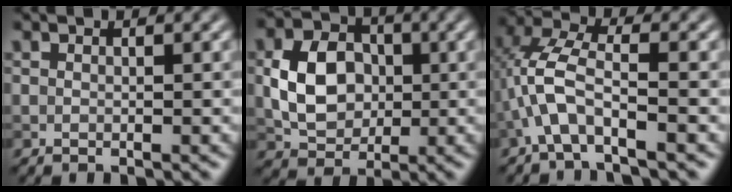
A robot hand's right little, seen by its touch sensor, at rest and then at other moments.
{"total": 5.9, "force": [0.0, 4.6, 3.8], "torque": [-0.074, 0.004, 0.000]}
{"total": 4.8, "force": [-1.9, 1.5, 4.1], "torque": [-0.091, 0.015, -0.043]}